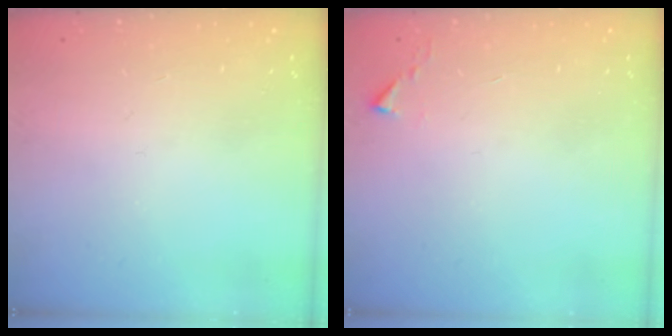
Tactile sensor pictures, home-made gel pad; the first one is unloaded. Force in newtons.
{"total": 1.1, "press": 1.1, "slide": 0.1}